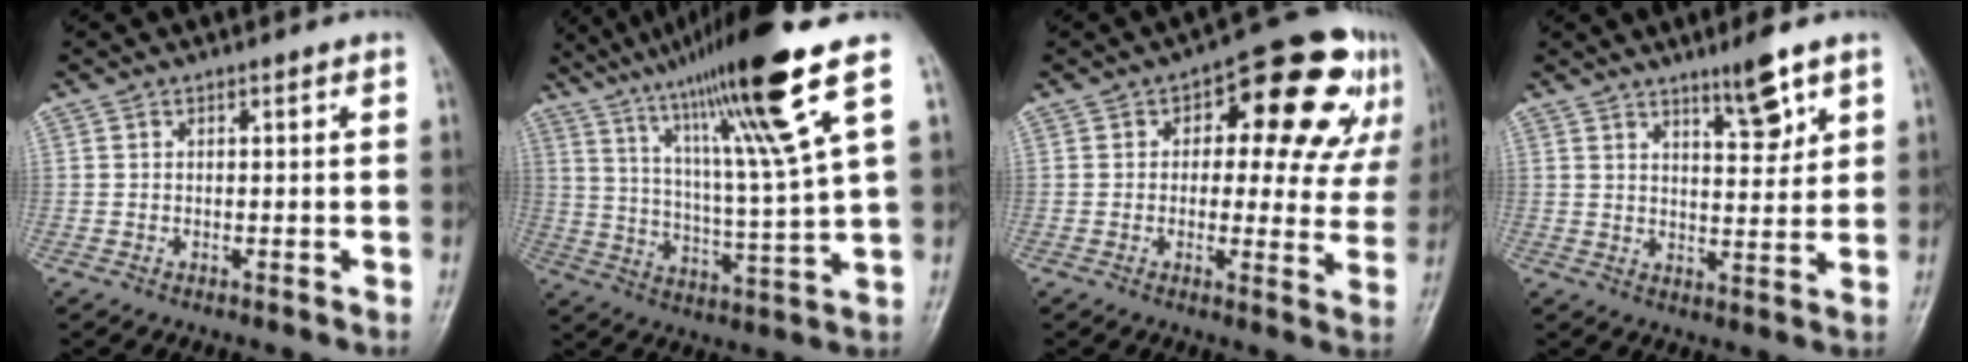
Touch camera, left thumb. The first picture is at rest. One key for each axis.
{"total": 20.2, "fx": 11.5, "fy": 0.5, "fz": 16.5, "tx": -0.265, "ty": -0.043, "tz": 0.193}
{"total": 16.9, "fx": 6.1, "fy": 8.8, "fz": 13.1, "tx": -0.107, "ty": 0.008, "tz": 0.070}
{"total": 6.5, "fx": 4.4, "fy": 1.4, "fz": 4.7, "tx": -0.062, "ty": -0.034, "tz": 0.070}